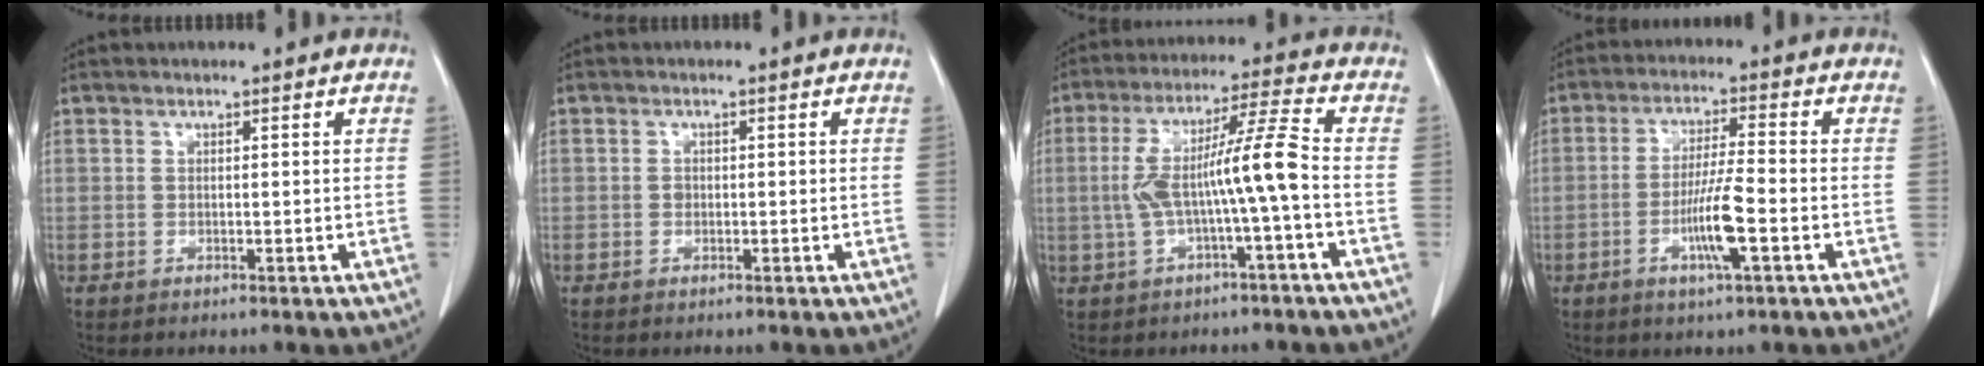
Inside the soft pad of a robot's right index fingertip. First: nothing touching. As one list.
[{"total": 0.9, "force": [-0.1, 0.8, 0.5], "torque": [-0.008, 0.002, -0.001]}, {"total": 9.8, "force": [-1.3, -0.3, 9.7], "torque": [-0.186, 0.029, -0.024]}, {"total": 7.3, "force": [-2.6, 0.1, 6.8], "torque": [-0.130, -0.006, -0.048]}]